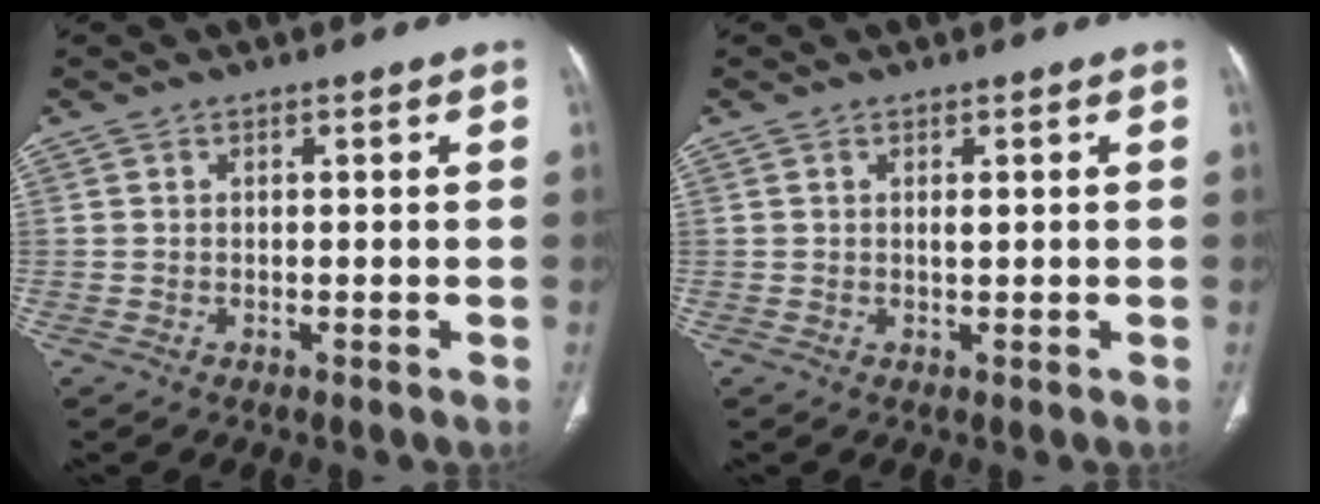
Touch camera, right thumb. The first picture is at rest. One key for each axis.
{"total": 1.1, "fx": 0.3, "fy": 0.4, "fz": 0.9, "tx": -0.016, "ty": -0.001, "tz": 0.004}